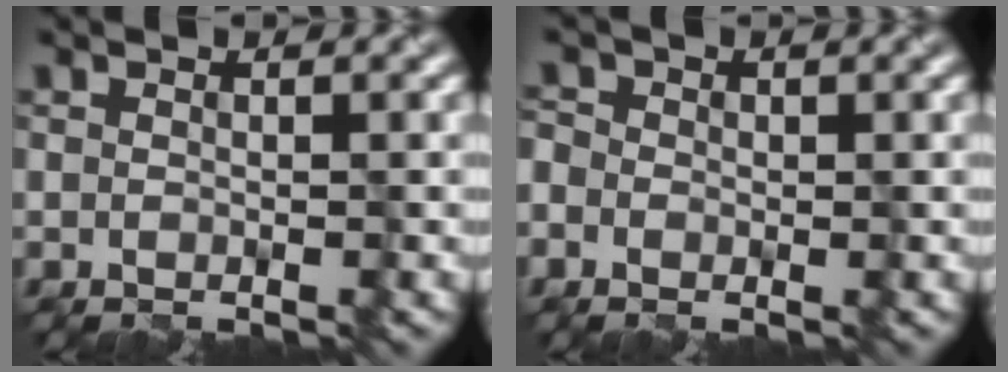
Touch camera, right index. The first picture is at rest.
{"total": 1.3, "force": [-0.8, 1.0, 0.2], "torque": [-0.014, 0.008, -0.012]}